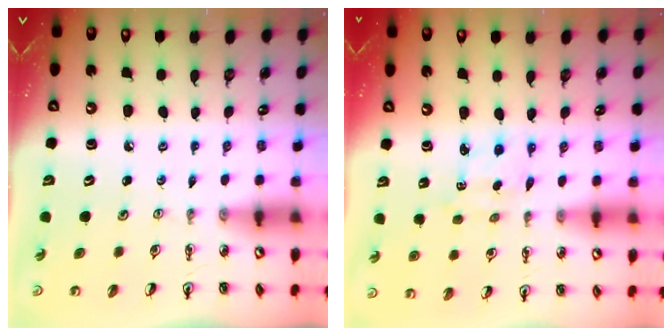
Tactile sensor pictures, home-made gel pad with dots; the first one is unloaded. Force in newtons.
{"total": 1.8, "press": 1.8, "slide": 0.5}